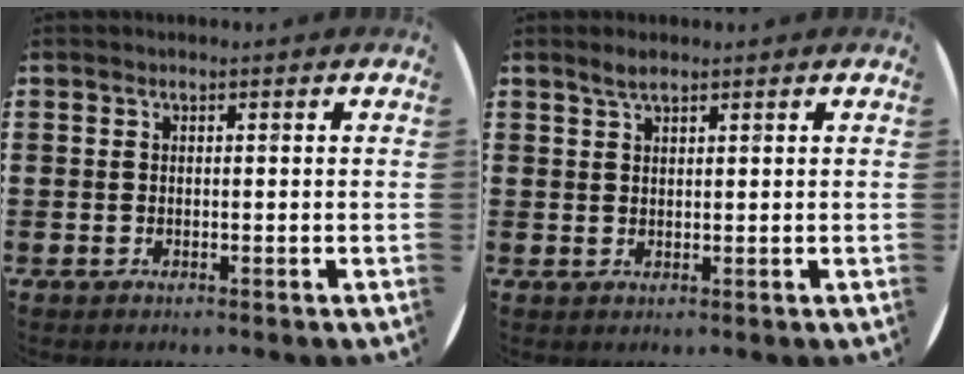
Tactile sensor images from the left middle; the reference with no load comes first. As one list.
[{"total": 1.8, "force": [1.5, 0.4, 1.0], "torque": [-0.021, 0.003, 0.028]}]